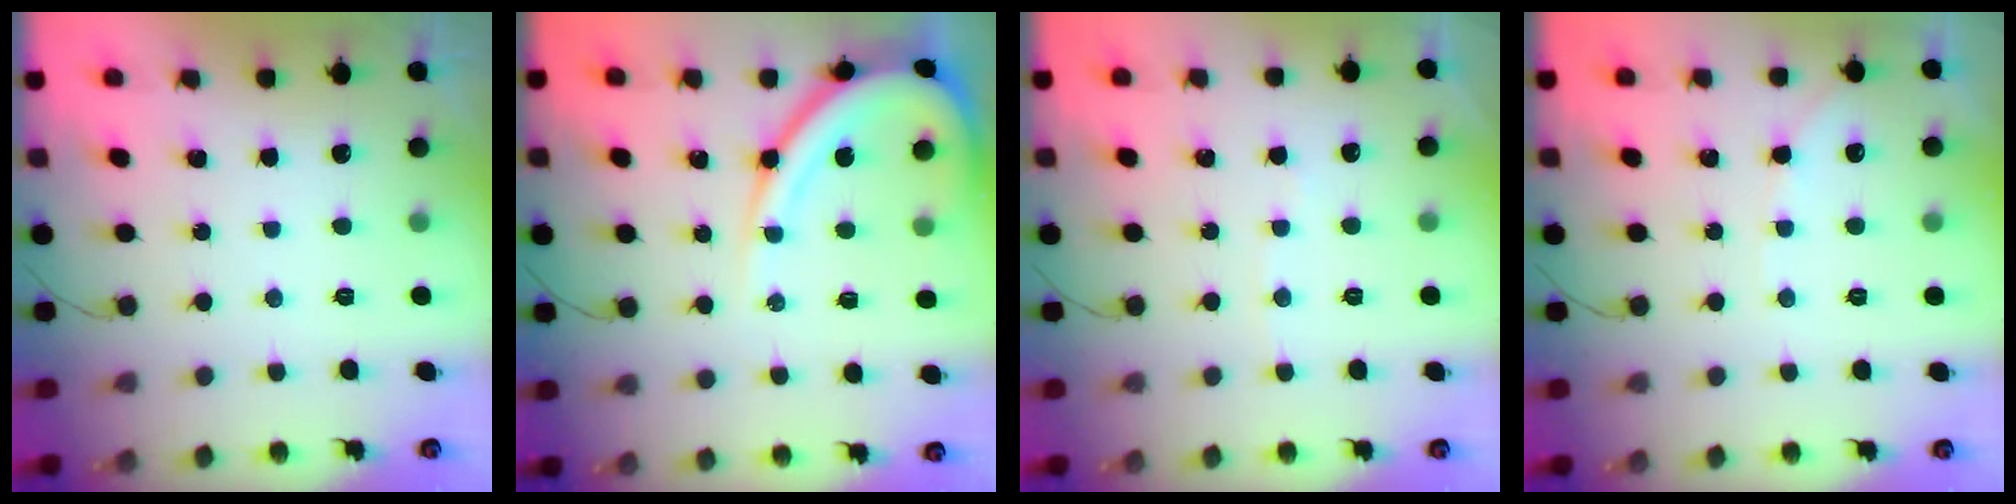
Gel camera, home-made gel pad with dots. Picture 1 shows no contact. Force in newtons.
{"total": 14.0, "press": 13.9, "slide": 1.5}
{"total": 2.0, "press": 2.0, "slide": 0.3}
{"total": 4.7, "press": 4.6, "slide": 0.7}